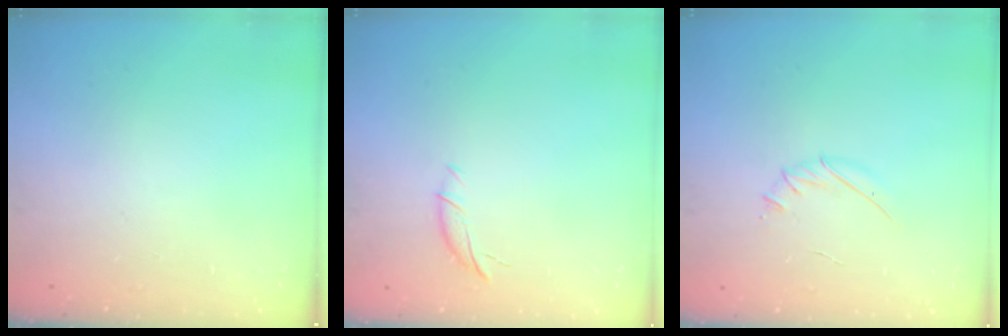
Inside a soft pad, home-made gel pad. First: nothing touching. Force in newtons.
{"total": 4.5, "press": 4.4, "slide": 0.7}
{"total": 4.3, "press": 4.1, "slide": 1.1}